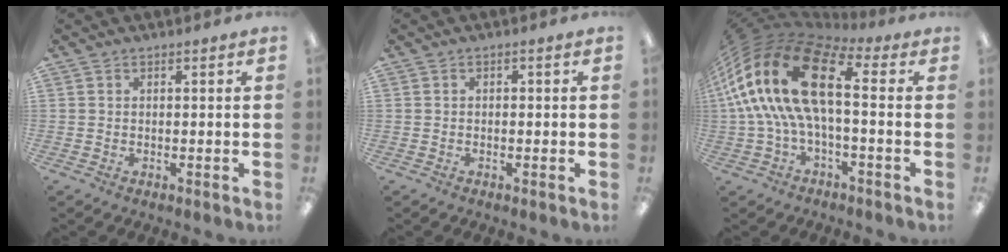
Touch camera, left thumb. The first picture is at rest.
{"total": 0.8, "force": [-0.6, 0.5, 0.3], "torque": [-0.006, 0.005, -0.013]}
{"total": 21.1, "force": [3.2, 9.9, 18.4], "torque": [-0.395, -0.009, 0.056]}